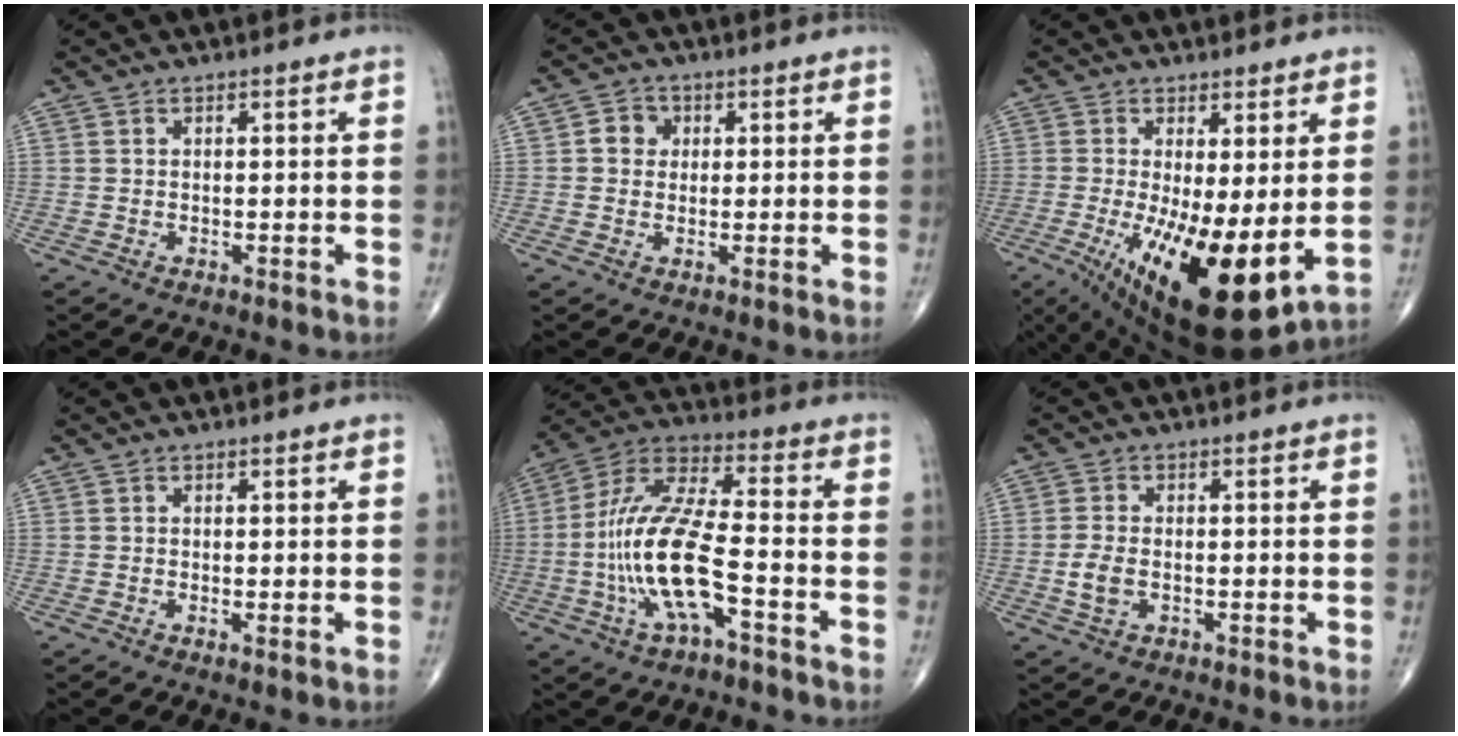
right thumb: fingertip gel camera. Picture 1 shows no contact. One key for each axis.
{"total": 3.6, "fx": 0.6, "fy": 3.2, "fz": 1.4, "tx": -0.001, "ty": 0.005, "tz": 0.004}
{"total": 17.4, "fx": -2.5, "fy": 5.9, "fz": 16.2, "tx": -0.270, "ty": -0.034, "tz": -0.017}
{"total": 0.7, "fx": -0.1, "fy": 0.1, "fz": 0.7, "tx": -0.016, "ty": -0.004, "tz": -0.002}
{"total": 16.4, "fx": -4.4, "fy": 5.2, "fz": 14.9, "tx": -0.313, "ty": 0.041, "tz": -0.084}
{"total": 3.8, "fx": -0.7, "fy": 2.3, "fz": 3.0, "tx": -0.064, "ty": 0.004, "tz": -0.014}